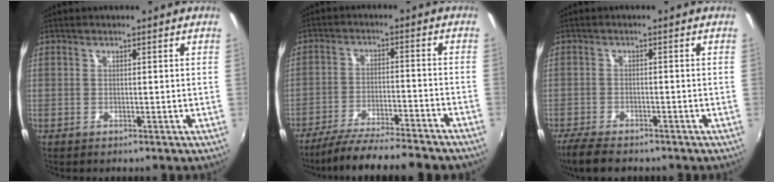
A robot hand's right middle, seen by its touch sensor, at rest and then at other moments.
{"total": 17.3, "force": [-15.3, 1.3, 8.0], "torque": [-0.151, -0.031, -0.229]}
{"total": 6.2, "force": [-5.3, 1.6, 2.9], "torque": [-0.080, -0.022, -0.096]}